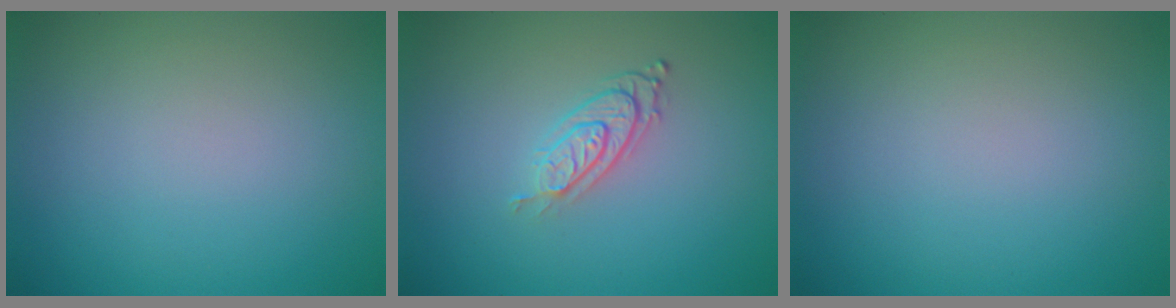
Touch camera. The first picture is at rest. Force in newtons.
{"total": 3.0, "press": 2.0, "slide": 2.2}
{"total": 0.0}